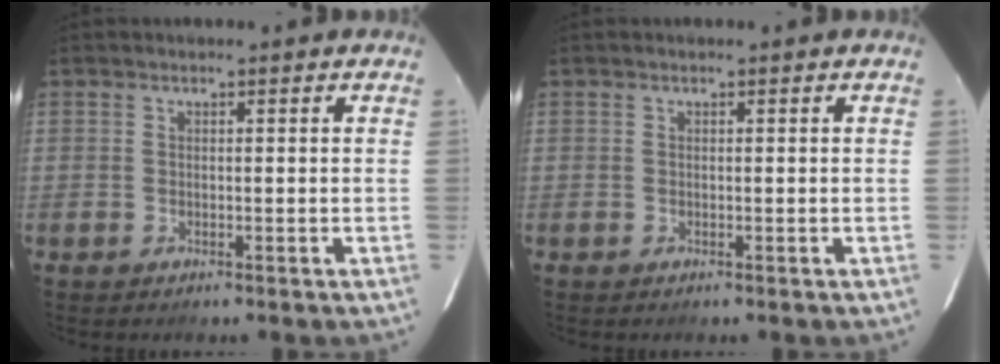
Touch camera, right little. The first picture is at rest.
{"total": 0.0}